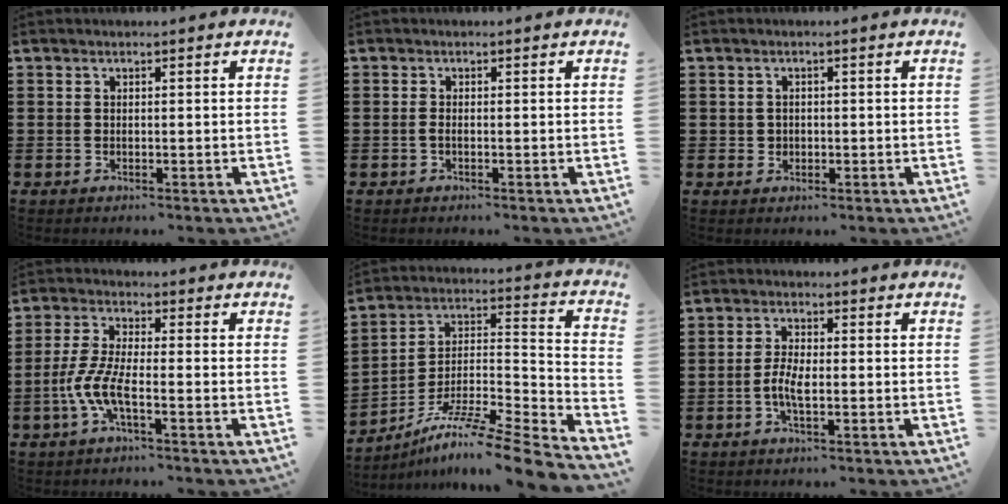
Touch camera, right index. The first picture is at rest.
{"total": 0.9, "force": [-0.4, 0.0, 0.8], "torque": [-0.018, -0.007, -0.005]}
{"total": 1.2, "force": [0.0, 1.2, 0.3], "torque": [-0.009, 0.006, -0.002]}
{"total": 6.4, "force": [-2.8, 1.7, 5.5], "torque": [-0.135, -0.012, -0.059]}
{"total": 9.0, "force": [-7.1, 0.7, 5.4], "torque": [-0.094, -0.001, -0.142]}
{"total": 4.1, "force": [-1.1, 1.4, 3.7], "torque": [-0.084, -0.004, -0.025]}